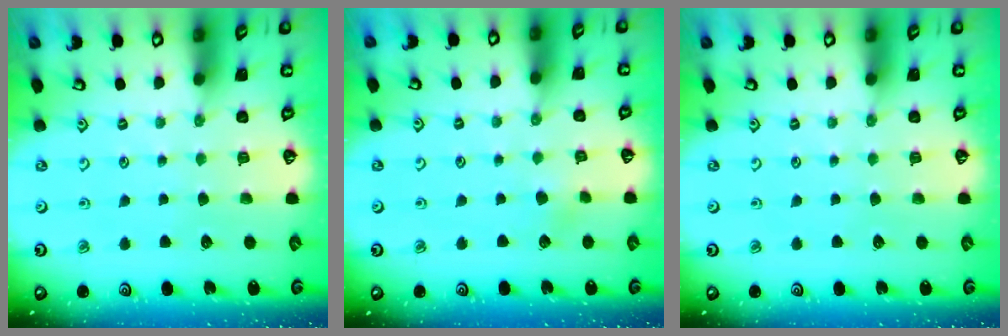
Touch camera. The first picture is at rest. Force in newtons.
{"total": 1.9, "press": 1.9, "slide": 0.2}
{"total": 0.0}